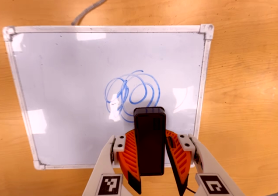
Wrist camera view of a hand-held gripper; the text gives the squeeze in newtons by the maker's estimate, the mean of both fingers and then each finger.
{"total": 6.2, "left": 6.1, "right": 6.2}